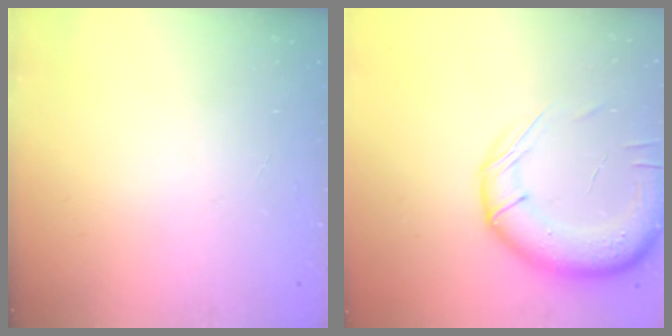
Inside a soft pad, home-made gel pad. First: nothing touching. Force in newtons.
{"total": 15.7, "press": 15.3, "slide": 3.2}